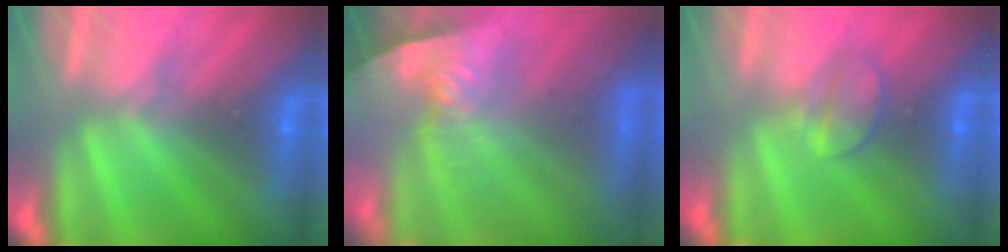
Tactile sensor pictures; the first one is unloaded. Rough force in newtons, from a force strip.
{"total": 7.6}
{"total": 2.3}